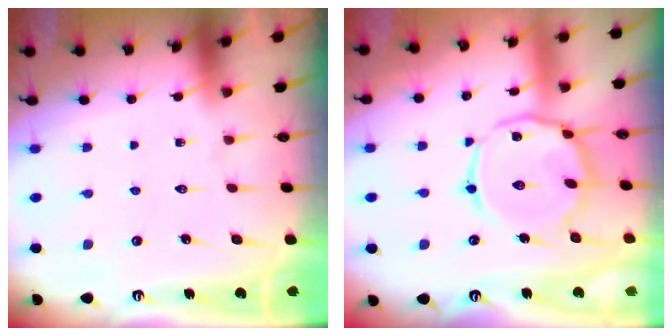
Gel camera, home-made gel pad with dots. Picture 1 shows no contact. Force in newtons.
{"total": 13.6, "press": 13.5, "slide": 1.1}